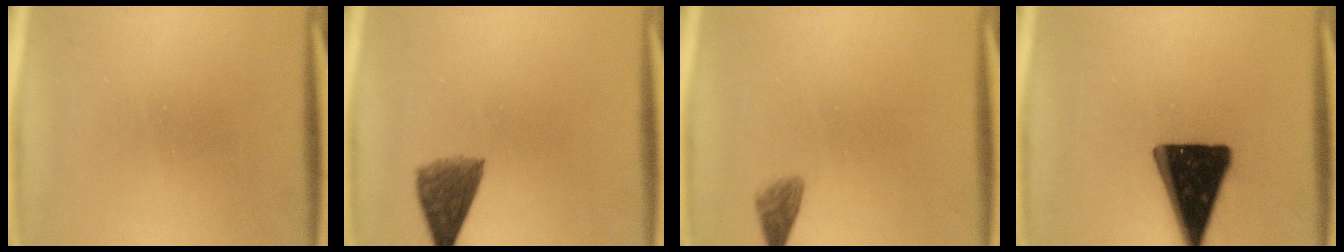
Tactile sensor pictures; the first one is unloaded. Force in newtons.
{"total": 5.5}
{"total": 1.9}
{"total": 19.6}